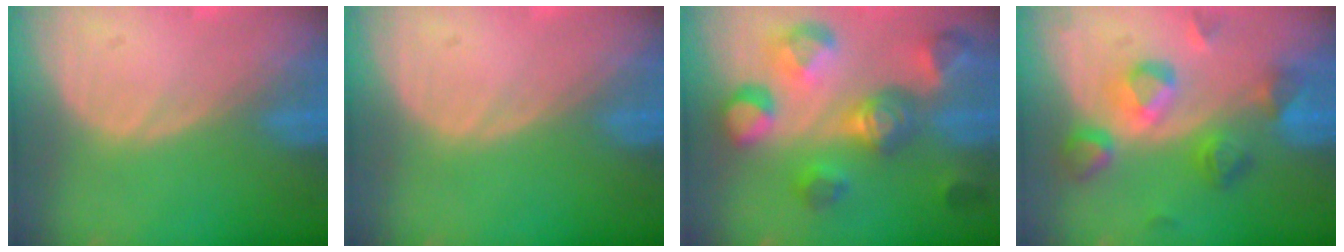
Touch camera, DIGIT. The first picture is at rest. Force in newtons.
{"total": 0.0}
{"total": 11.1, "press": 10.1, "slide": 4.7}
{"total": 7.4, "press": 7.4, "slide": 0.8}